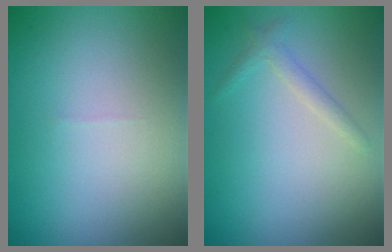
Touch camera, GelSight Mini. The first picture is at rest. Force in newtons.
{"total": 1.2, "press": 1.2, "slide": 0.1}